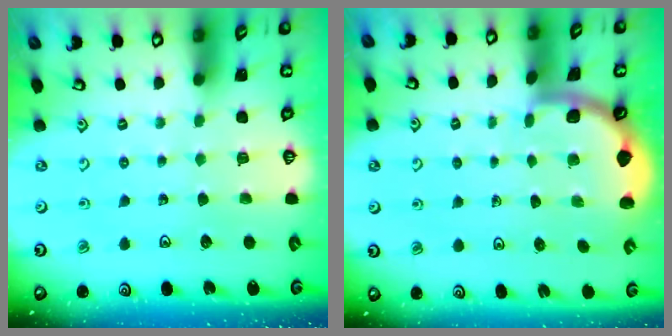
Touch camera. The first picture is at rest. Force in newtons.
{"total": 1.8, "press": 1.7, "slide": 0.0}